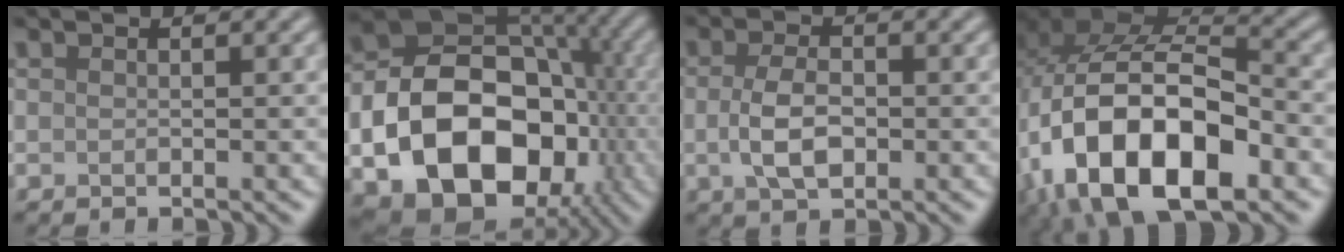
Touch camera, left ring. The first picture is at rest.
{"total": 17.2, "force": [-4.7, 12.6, 10.8], "torque": [-0.160, -0.030, -0.079]}
{"total": 3.7, "force": [-0.4, 2.0, 3.1], "torque": [-0.066, -0.002, -0.007]}
{"total": 15.8, "force": [-5.0, 8.8, 12.2], "torque": [-0.209, -0.007, -0.087]}